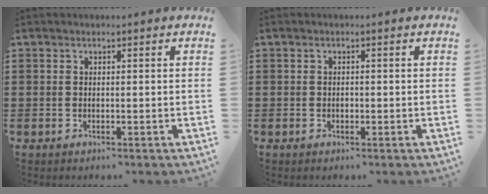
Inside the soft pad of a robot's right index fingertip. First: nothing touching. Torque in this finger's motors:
{"motor_torque": [2.14, 0.00, 0.02, 0.01]}